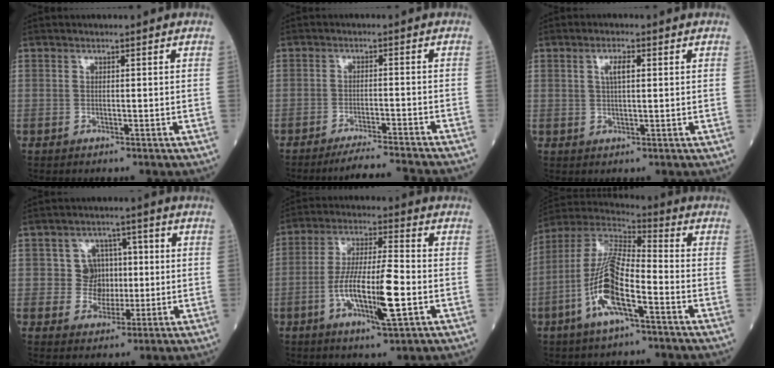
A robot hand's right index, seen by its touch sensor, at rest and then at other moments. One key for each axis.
{"total": 10.9, "fx": -10.1, "fy": -0.9, "fz": 3.8, "tx": -0.036, "ty": -0.022, "tz": -0.143}
{"total": 2.8, "fx": 0.9, "fy": 0.7, "fz": 2.5, "tx": -0.049, "ty": 0.004, "tz": 0.017}
{"total": 5.8, "fx": 0.3, "fy": 5.4, "fz": 1.9, "tx": -0.021, "ty": 0.020, "tz": 0.006}
{"total": 12.1, "fx": -3.3, "fy": 1.5, "fz": 11.6, "tx": -0.215, "ty": -0.004, "tz": -0.060}
{"total": 13.6, "fx": -4.7, "fy": 3.0, "fz": 12.4, "tx": -0.261, "ty": 0.001, "tz": -0.094}